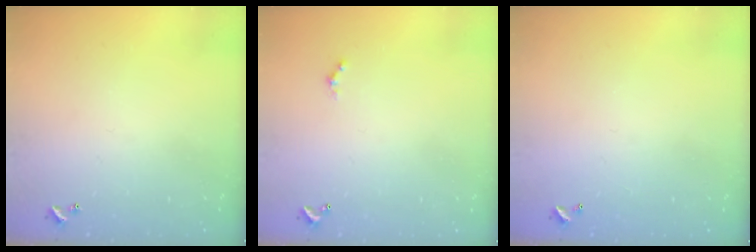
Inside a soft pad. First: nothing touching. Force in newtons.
{"total": 1.6, "press": 1.5, "slide": 0.4}
{"total": 2.9, "press": 2.9, "slide": 0.1}